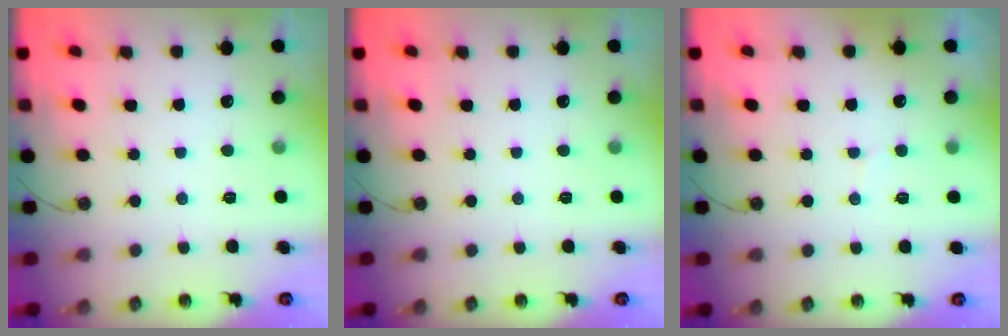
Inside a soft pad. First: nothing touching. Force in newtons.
{"total": 0.0}
{"total": 3.0, "press": 2.7, "slide": 1.3}